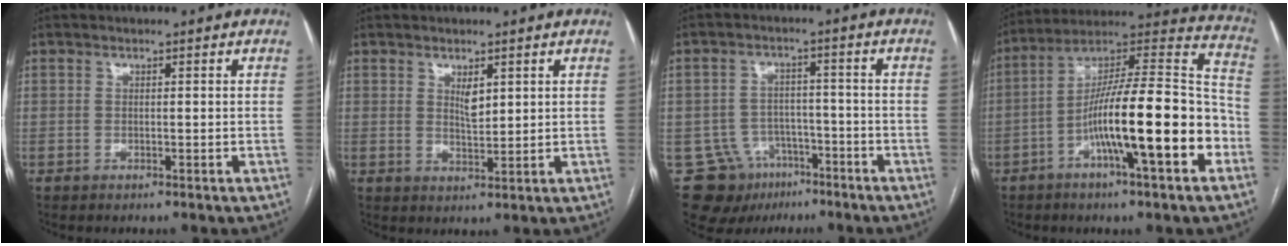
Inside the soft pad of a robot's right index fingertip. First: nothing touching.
{"total": 2.6, "force": [1.2, 0.9, 2.1], "torque": [-0.039, -0.005, 0.027]}
{"total": 10.4, "force": [-6.2, 8.0, 2.3], "torque": [-0.040, 0.027, -0.084]}
{"total": 20.5, "force": [-6.6, 2.4, 19.3], "torque": [-0.290, 0.017, -0.107]}